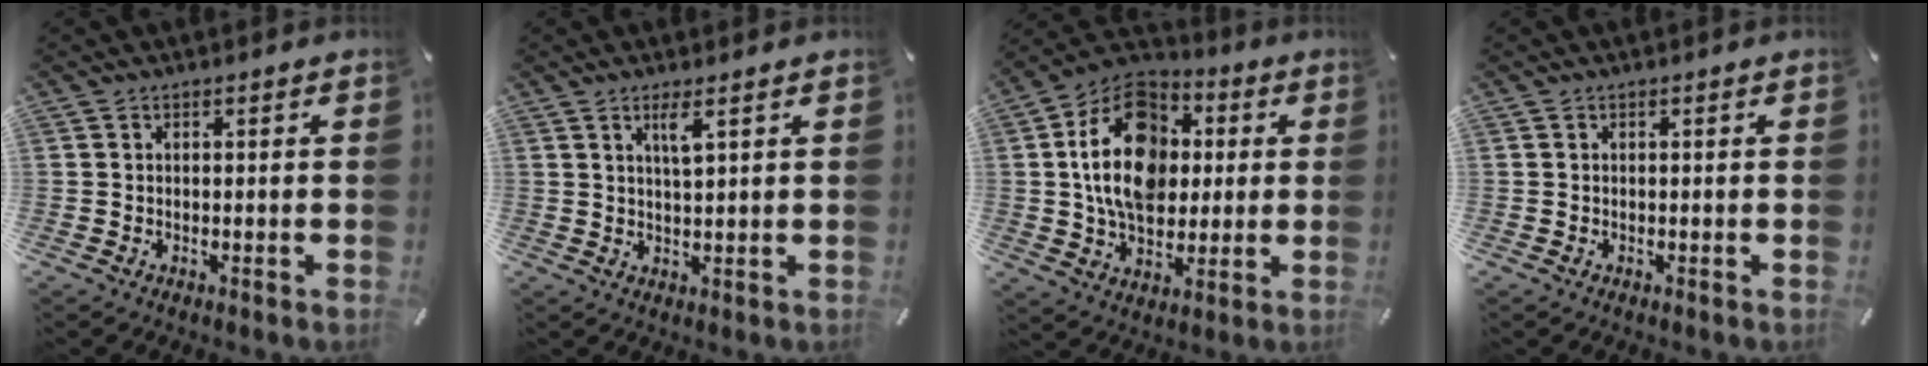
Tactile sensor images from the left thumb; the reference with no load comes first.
{"total": 3.4, "force": [1.9, 0.4, 2.8], "torque": [-0.060, 0.001, 0.031]}
{"total": 18.1, "force": [1.9, 13.5, 11.9], "torque": [-0.229, 0.005, 0.031]}
{"total": 0.0}